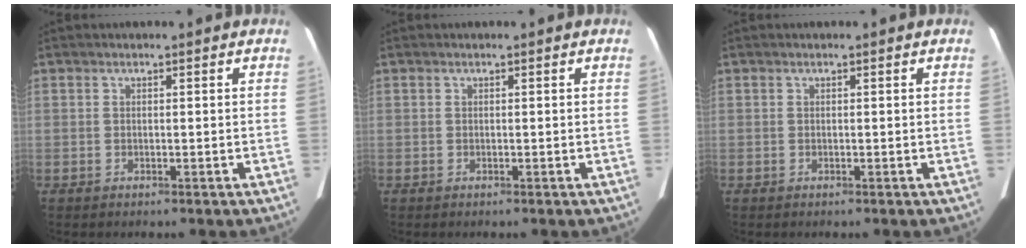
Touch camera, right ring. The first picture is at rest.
{"total": 0.0}
{"total": 0.0}